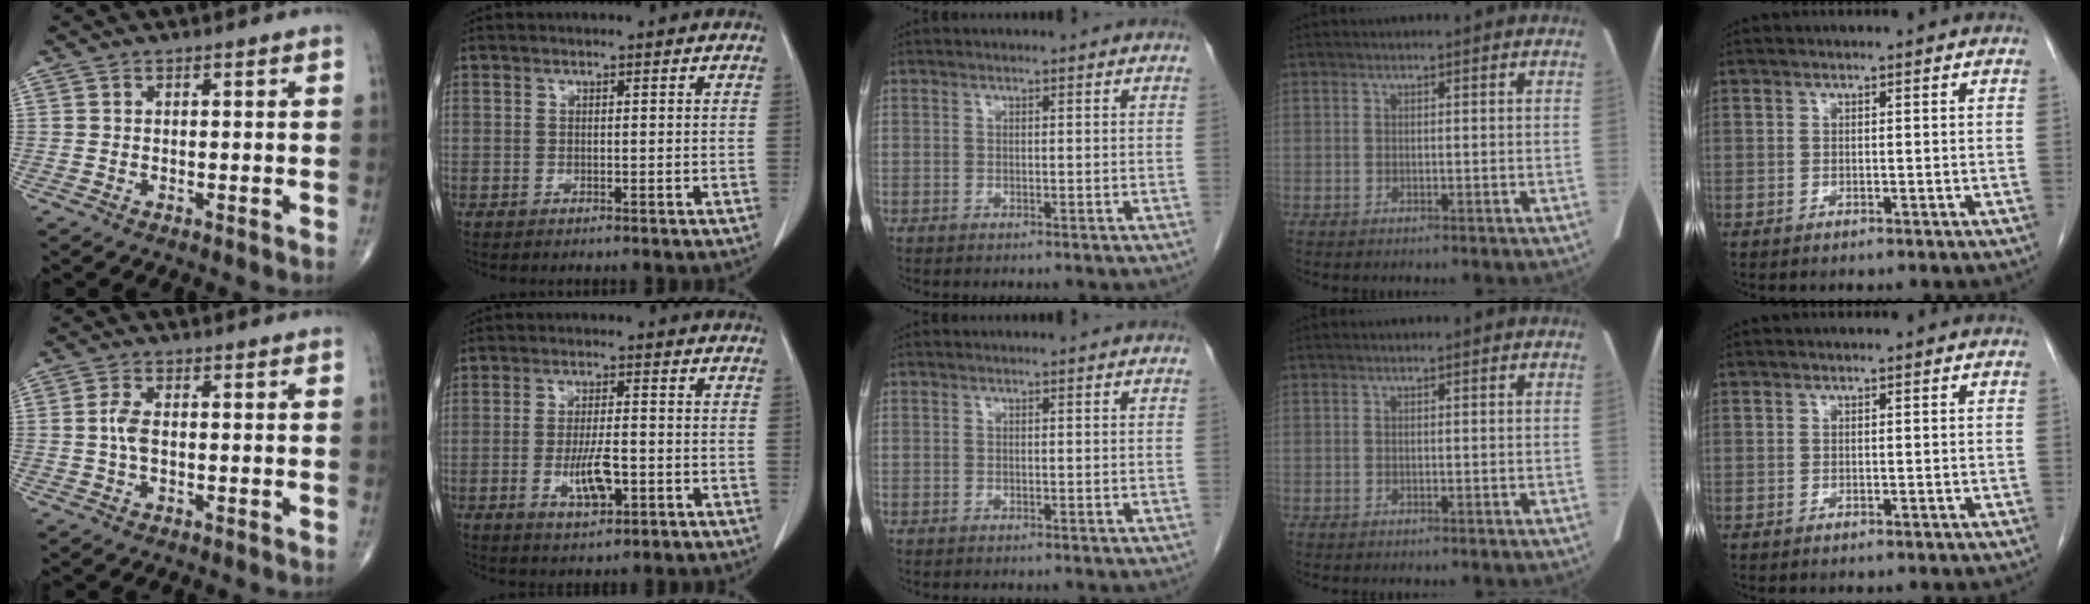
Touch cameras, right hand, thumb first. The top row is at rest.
{"thumb": {"total": 3.5, "force": [0.0, 1.8, 3.1], "torque": [-0.071, 0.005, -0.002]}, "index": {"total": 6.7, "force": [-2.0, 2.2, 6.0], "torque": [-0.114, -0.003, -0.028]}}